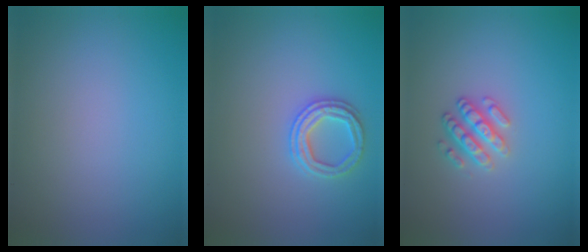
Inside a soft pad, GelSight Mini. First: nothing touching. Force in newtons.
{"total": 2.4, "press": 2.4, "slide": 0.2}
{"total": 2.5, "press": 2.4, "slide": 0.7}